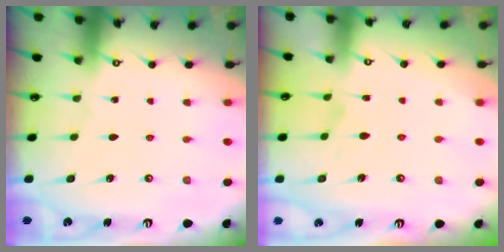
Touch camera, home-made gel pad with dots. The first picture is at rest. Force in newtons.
{"total": 2.2, "press": 1.8, "slide": 1.2}